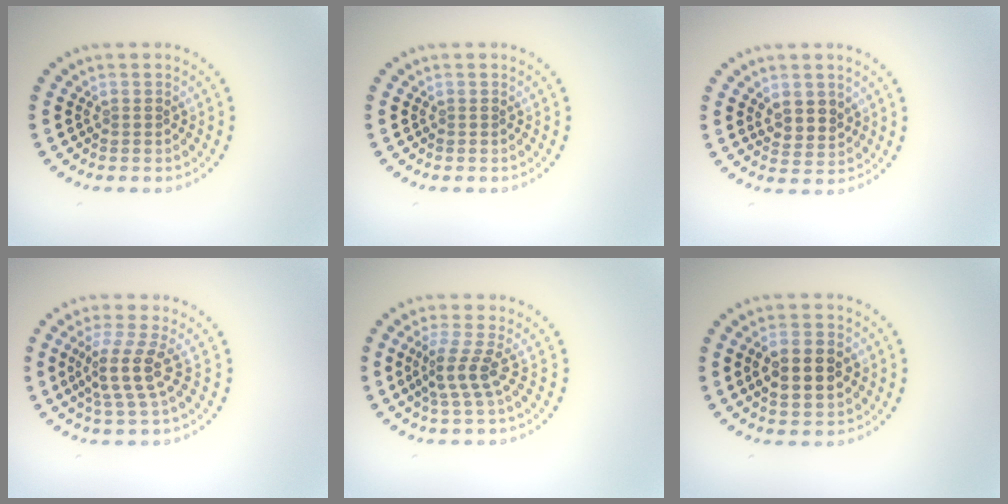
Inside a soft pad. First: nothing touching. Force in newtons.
{"total": 0.0}
{"total": 2.3, "press": 2.1, "slide": 1.0}
{"total": 3.4, "press": 2.4, "slide": 2.4}
{"total": 2.6, "press": 1.9, "slide": 1.8}
{"total": 4.9, "press": 4.9, "slide": 0.3}